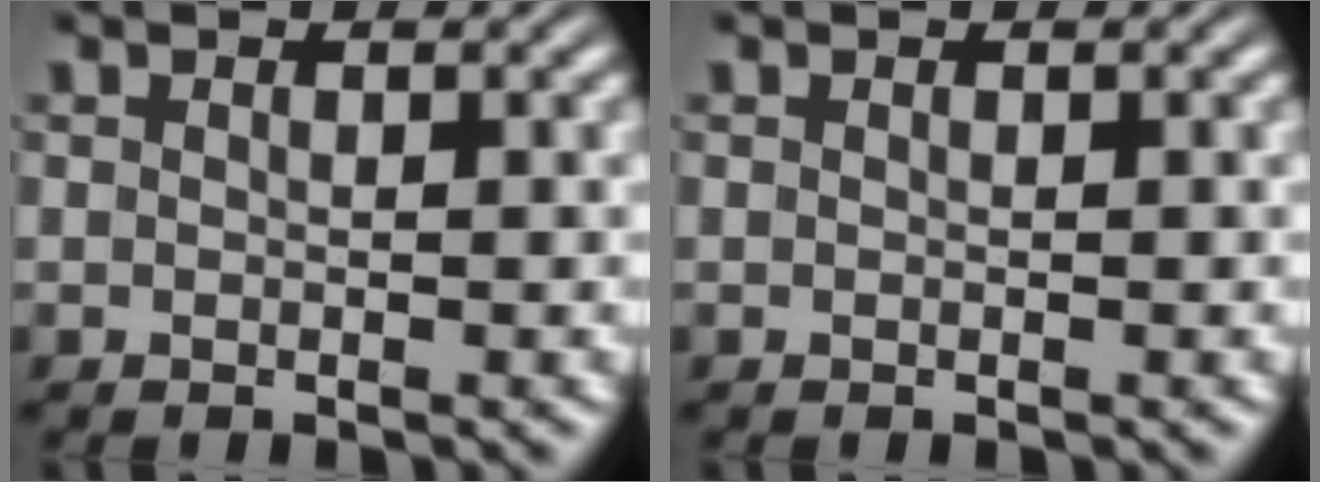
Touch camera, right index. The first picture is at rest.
{"total": 0.0}